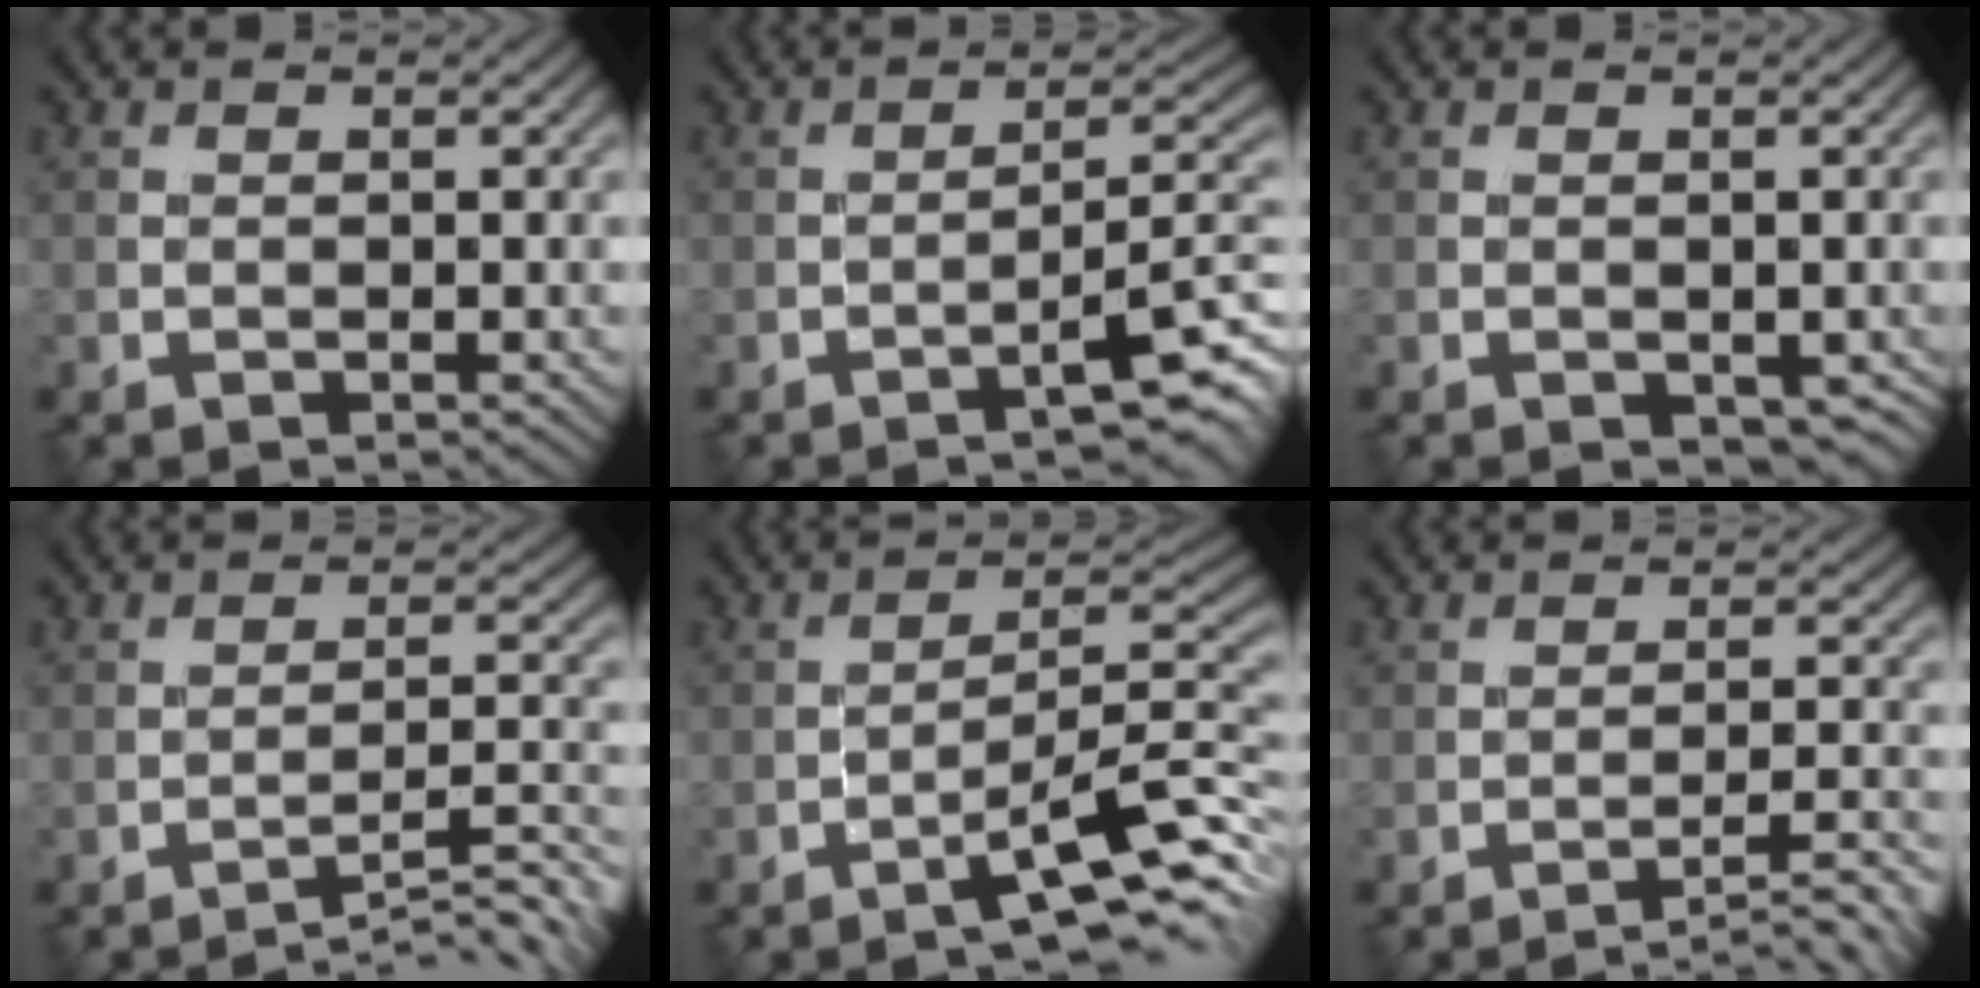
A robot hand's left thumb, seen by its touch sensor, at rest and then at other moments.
{"total": 7.6, "force": [-4.1, 1.3, 6.3], "torque": [-0.091, 0.010, -0.061]}
{"total": 3.1, "force": [-1.2, 1.9, 2.1], "torque": [-0.027, -0.012, -0.004]}
{"total": 7.6, "force": [-5.8, 1.0, 4.8], "torque": [-0.082, 0.018, -0.085]}
{"total": 10.2, "force": [-6.0, 1.9, 8.1], "torque": [-0.122, 0.013, -0.096]}
{"total": 5.9, "force": [-4.4, 0.7, 3.8], "torque": [-0.060, 0.016, -0.069]}